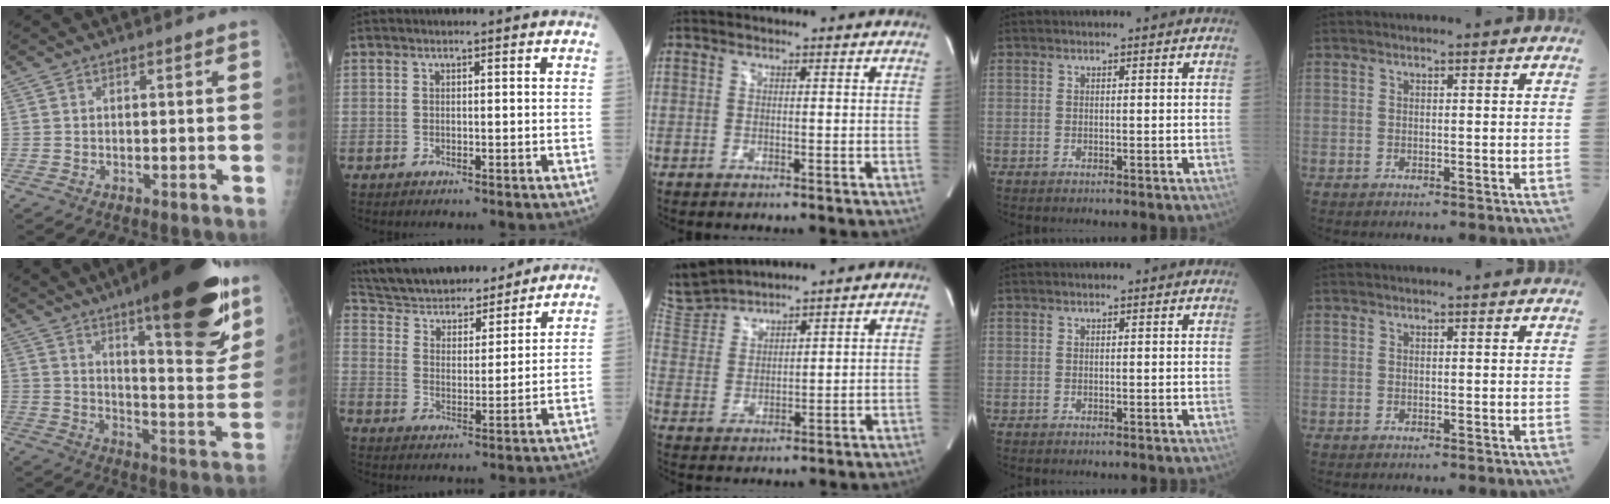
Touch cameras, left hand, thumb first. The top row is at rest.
{"thumb": {"total": 25.4, "force": [15.6, 6.3, 19.1], "torque": [-0.238, -0.070, 0.229]}, "index": {"total": 18.7, "force": [17.0, 5.0, 6.1], "torque": [-0.114, 0.019, 0.274]}, "middle": {"total": 7.1, "force": [7.1, 0.2, 0.7], "torque": [-0.033, 0.009, 0.152]}}